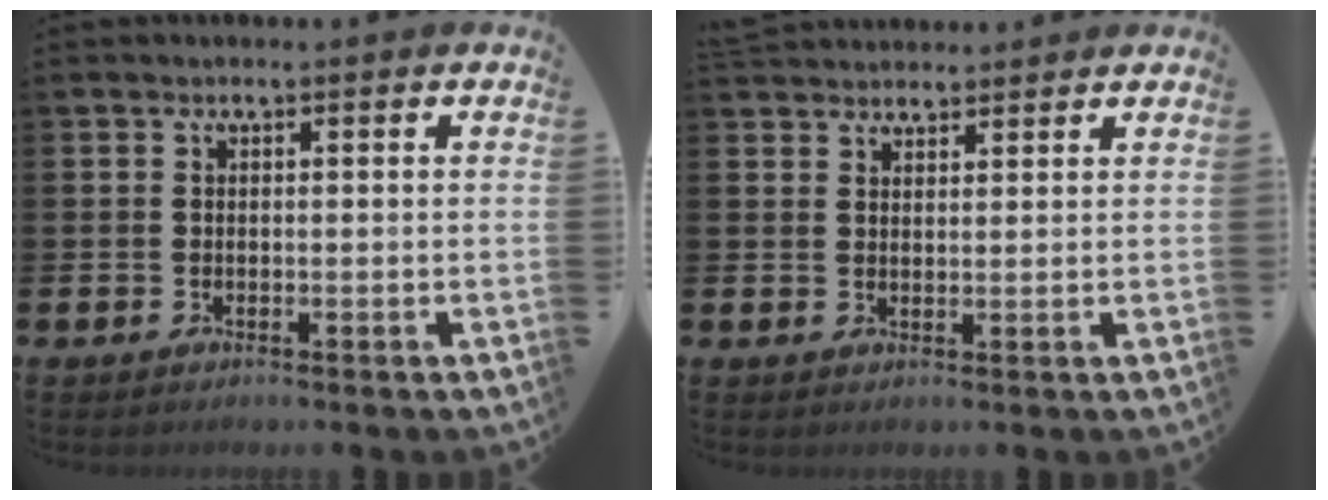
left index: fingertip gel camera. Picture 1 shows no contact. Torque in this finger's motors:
{"motor_torque": [0.49, -0.60, 0.14, 0.02]}